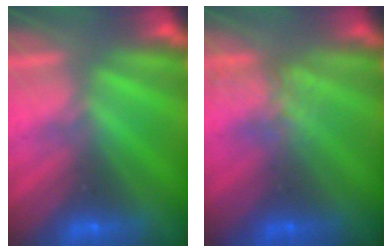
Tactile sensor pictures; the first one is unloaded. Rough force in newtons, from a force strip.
{"total": 4.5}